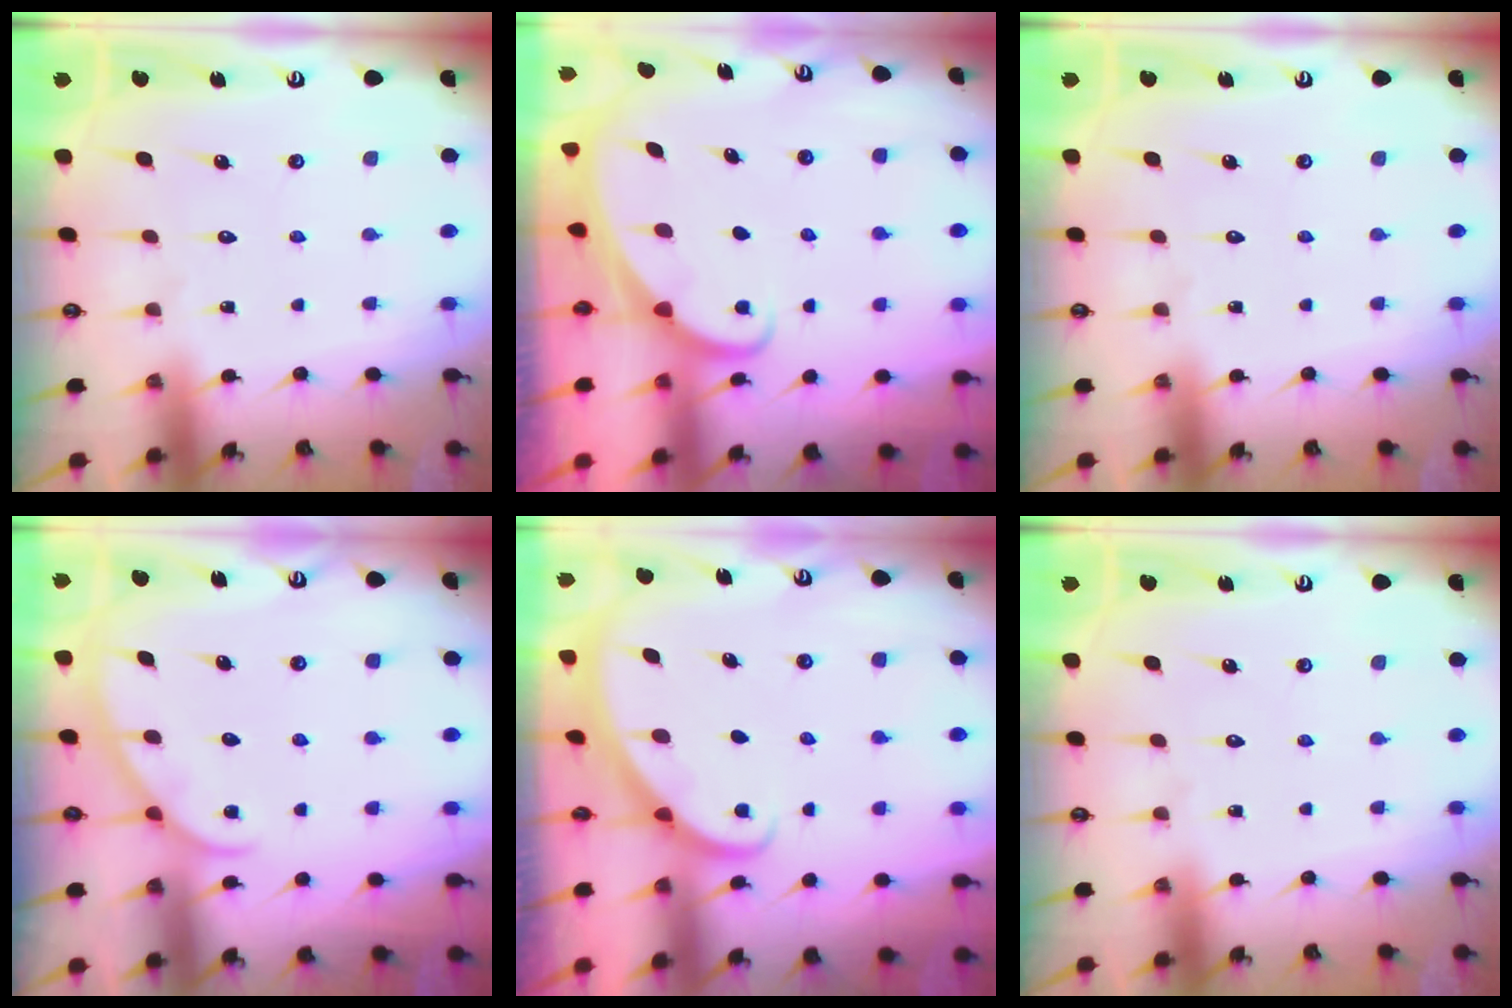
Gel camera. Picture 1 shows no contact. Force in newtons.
{"total": 1.6, "press": 1.6, "slide": 0.1}
{"total": 0.0}
{"total": 2.8, "press": 2.8, "slide": 0.3}
{"total": 2.1, "press": 2.1, "slide": 0.1}
{"total": 0.0}